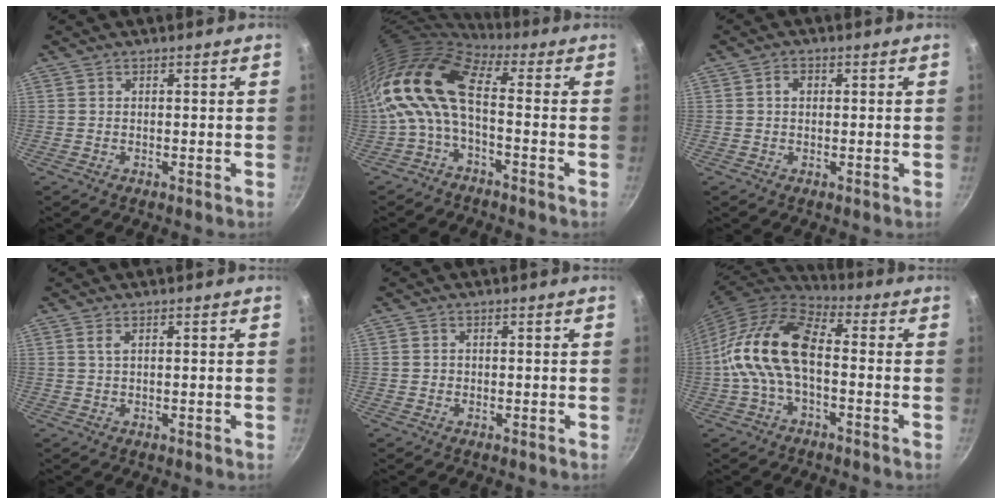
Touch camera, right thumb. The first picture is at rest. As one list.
[{"total": 13.4, "force": [-0.6, 5.8, 12.0], "torque": [-0.250, 0.022, -0.026]}, {"total": 2.0, "force": [0.3, 1.5, 1.3], "torque": [-0.017, 0.003, 0.003]}, {"total": 1.2, "force": [0.5, 0.3, 1.0], "torque": [-0.021, 0.000, 0.010]}, {"total": 0.7, "force": [0.0, 0.7, 0.2], "torque": [-0.001, 0.002, -0.001]}, {"total": 14.0, "force": [-1.3, 7.5, 11.7], "torque": [-0.222, 0.036, -0.040]}]